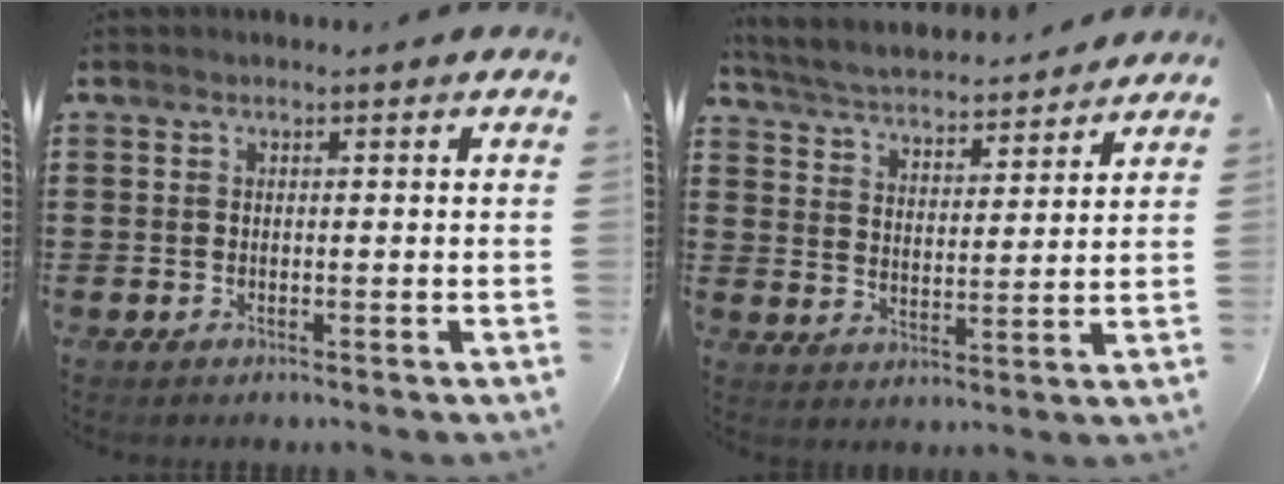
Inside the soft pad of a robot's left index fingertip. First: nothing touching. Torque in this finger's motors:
{"motor_torque": [1.25, -0.89, 0.19, 0.06]}